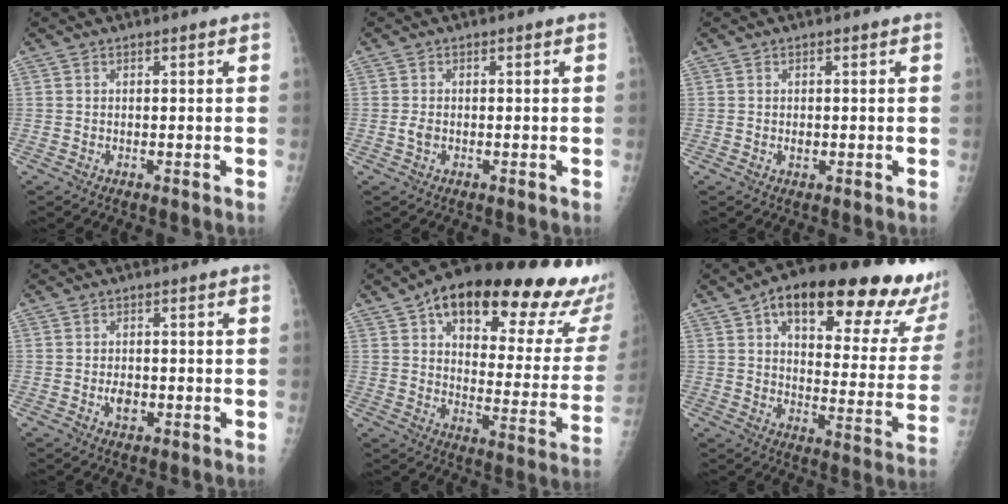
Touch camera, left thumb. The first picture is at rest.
{"total": 1.3, "force": [-0.4, 0.8, 0.9], "torque": [-0.019, -0.001, -0.008]}
{"total": 1.0, "force": [-0.2, 0.7, 0.7], "torque": [-0.007, 0.000, -0.001]}
{"total": 2.6, "force": [-0.8, 1.7, 1.8], "torque": [-0.022, 0.004, -0.012]}
{"total": 31.0, "force": [19.5, 11.9, 21.1], "torque": [-0.257, -0.043, 0.261]}
{"total": 27.2, "force": [16.9, 10.0, 18.9], "torque": [-0.219, -0.036, 0.226]}